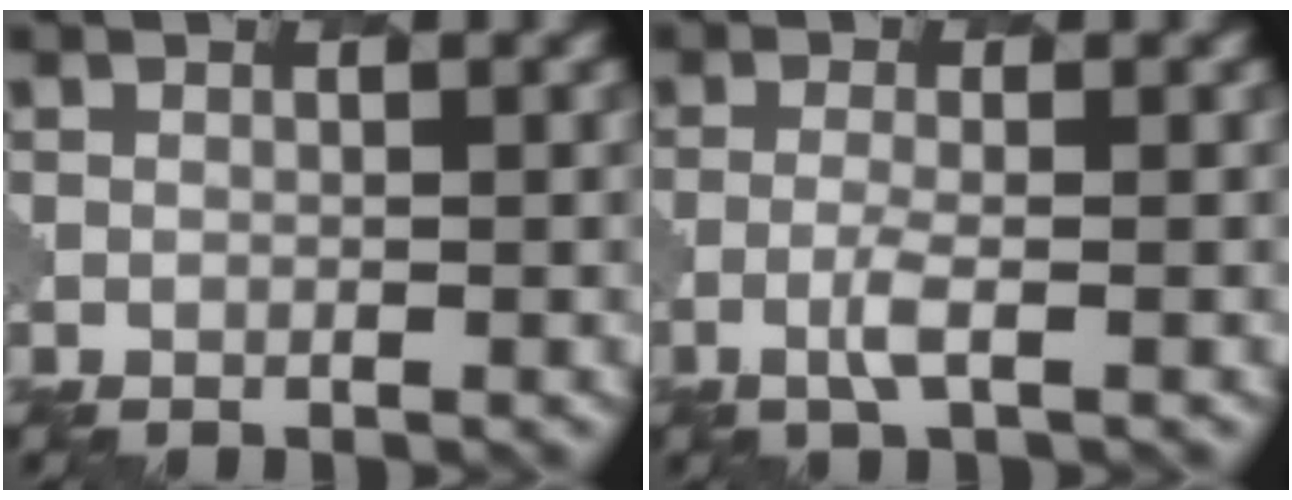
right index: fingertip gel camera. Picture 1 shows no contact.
{"total": 1.6, "force": [-0.7, 0.3, 1.5], "torque": [-0.034, 0.001, -0.019]}